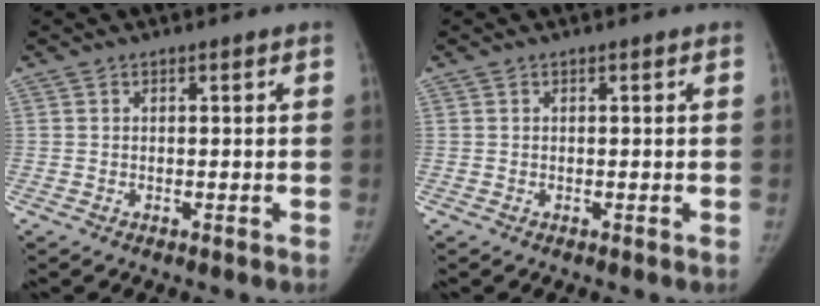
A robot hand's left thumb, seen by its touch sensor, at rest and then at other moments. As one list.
[{"total": 0.0}]